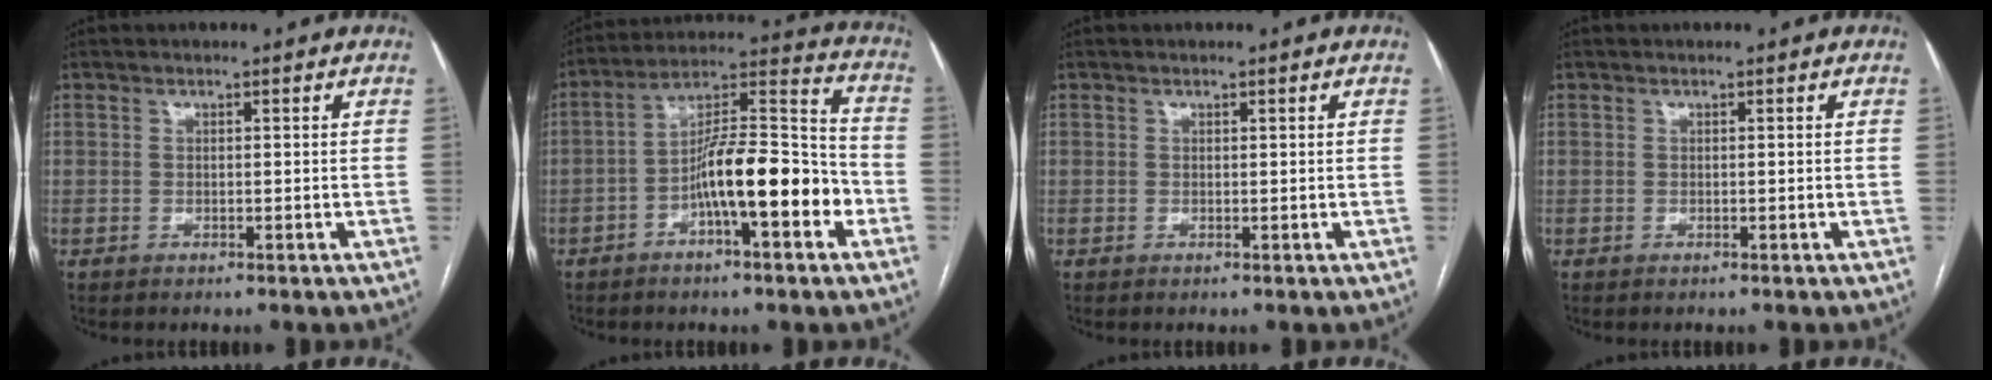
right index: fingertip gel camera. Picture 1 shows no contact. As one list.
[{"total": 14.6, "force": [-5.1, 2.7, 13.4], "torque": [-0.222, 0.022, -0.083]}, {"total": 0.0}, {"total": 0.0}]